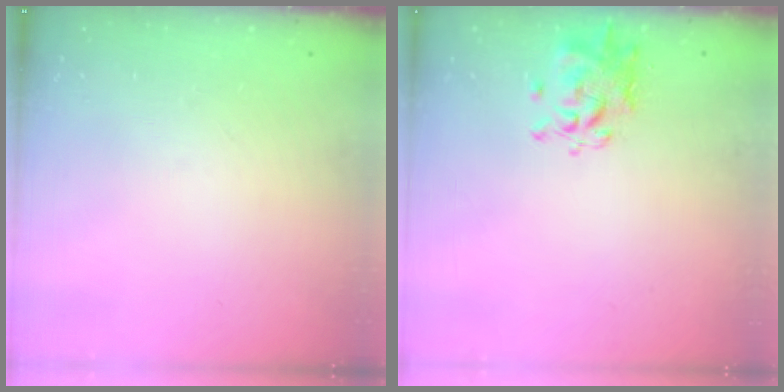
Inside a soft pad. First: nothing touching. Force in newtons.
{"total": 1.3, "press": 1.2, "slide": 0.4}